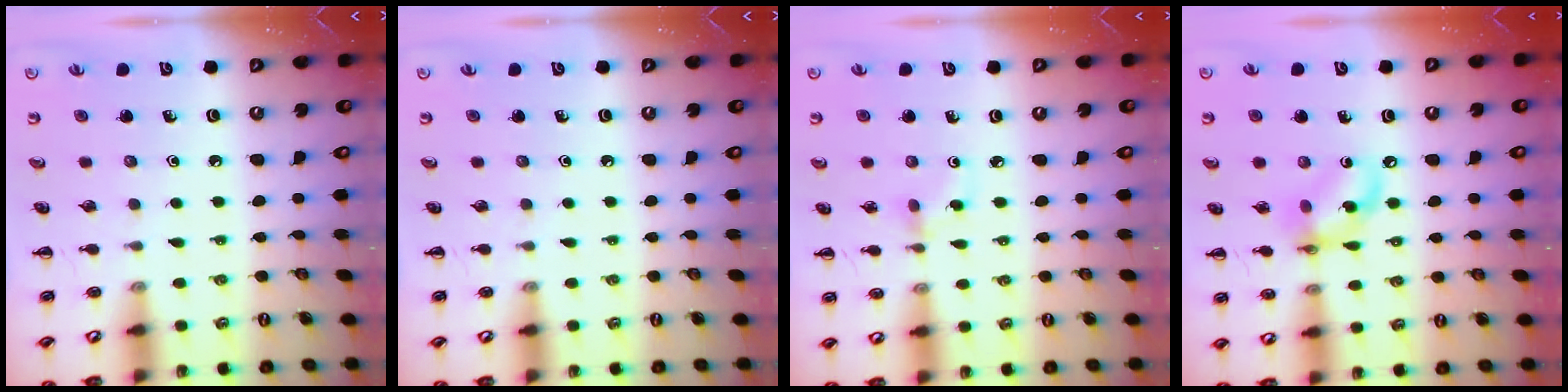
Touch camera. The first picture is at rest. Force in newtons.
{"total": 0.0}
{"total": 2.6, "press": 2.5, "slide": 0.8}
{"total": 9.6, "press": 9.4, "slide": 1.8}